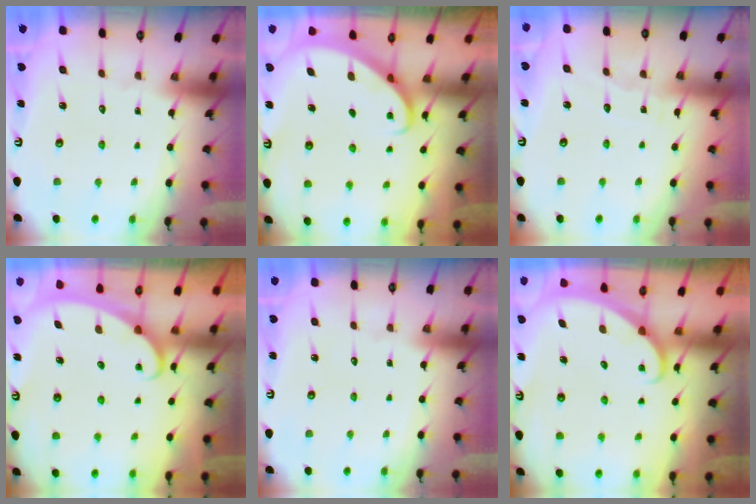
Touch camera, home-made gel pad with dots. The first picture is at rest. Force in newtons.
{"total": 2.7, "press": 2.7, "slide": 0.2}
{"total": 4.0, "press": 3.9, "slide": 0.4}
{"total": 2.5, "press": 2.4, "slide": 0.4}
{"total": 0.0}
{"total": 2.0, "press": 2.0, "slide": 0.0}